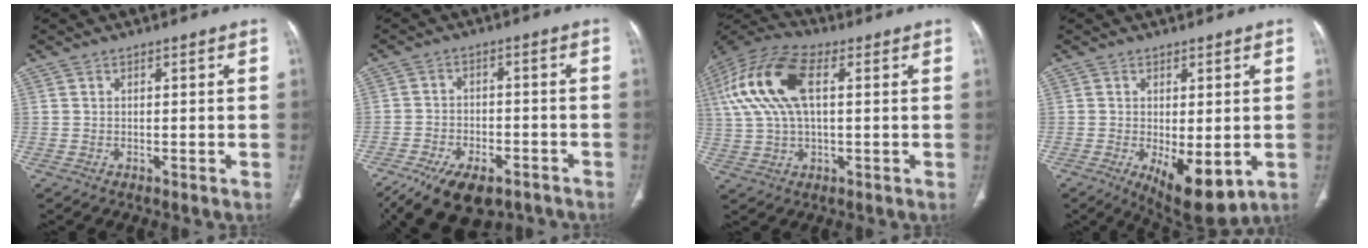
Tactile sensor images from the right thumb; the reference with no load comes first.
{"total": 15.6, "force": [-10.6, 7.6, 8.5], "torque": [-0.160, 0.035, -0.167]}
{"total": 16.1, "force": [3.6, 7.9, 13.6], "torque": [-0.294, 0.027, 0.065]}
{"total": 10.0, "force": [-2.5, 4.2, 8.8], "torque": [-0.124, -0.021, -0.025]}